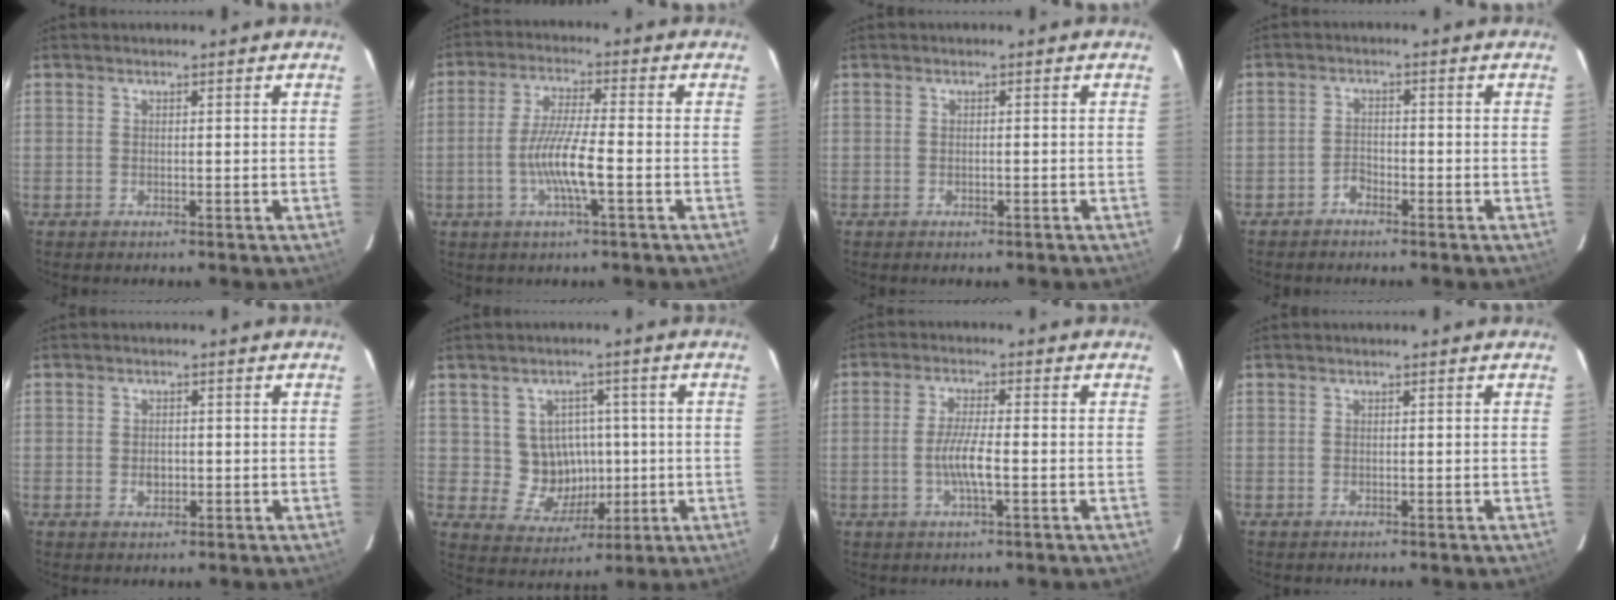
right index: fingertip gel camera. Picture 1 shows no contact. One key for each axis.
{"total": 7.9, "fx": -2.5, "fy": 0.3, "fz": 7.5, "tx": -0.147, "ty": -0.003, "tz": -0.049}
{"total": 0.8, "fx": -0.6, "fy": 0.3, "fz": 0.4, "tx": -0.007, "ty": -0.001, "tz": -0.010}
{"total": 2.0, "fx": -1.7, "fy": 1.0, "fz": 0.4, "tx": -0.006, "ty": 0.005, "tz": -0.030}
{"total": 2.1, "fx": -0.4, "fy": 1.7, "fz": 1.3, "tx": -0.021, "ty": 0.003, "tz": -0.005}
{"total": 8.3, "fx": 0.3, "fy": 7.9, "fz": 2.4, "tx": -0.054, "ty": 0.013, "tz": 0.023}
{"total": 5.3, "fx": -1.4, "fy": 0.6, "fz": 5.1, "tx": -0.098, "ty": -0.003, "tz": -0.028}
{"total": 0.0}